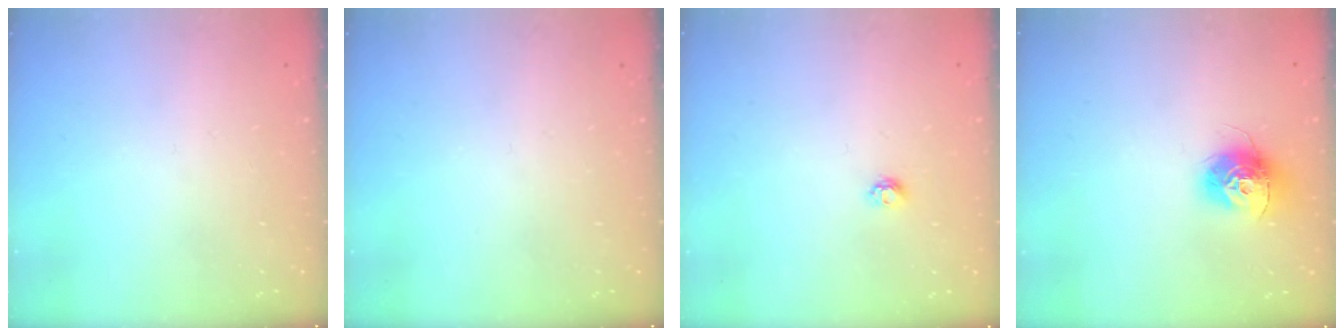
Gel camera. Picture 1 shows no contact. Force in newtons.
{"total": 0.0}
{"total": 4.2, "press": 4.1, "slide": 0.4}
{"total": 12.1, "press": 12.1, "slide": 0.8}